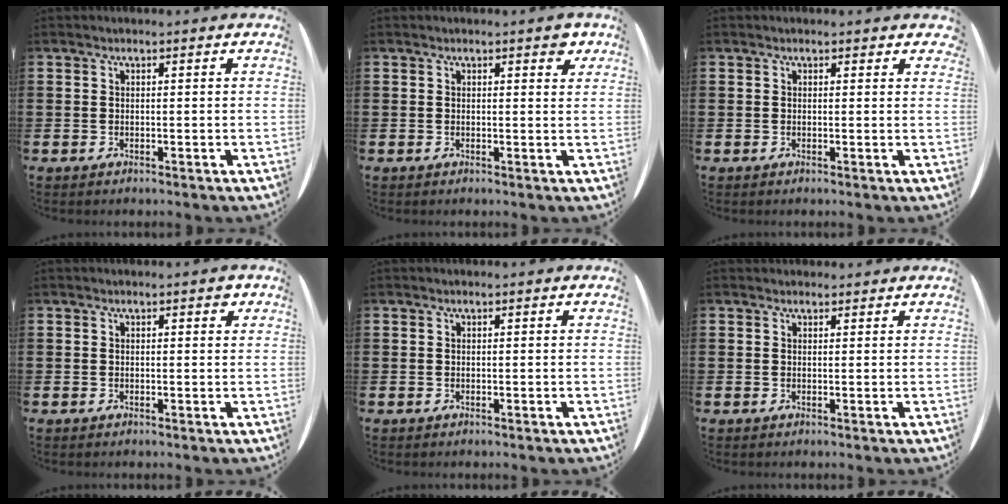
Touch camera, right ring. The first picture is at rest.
{"total": 1.5, "force": [1.0, 0.6, 0.9], "torque": [-0.010, 0.003, 0.016]}
{"total": 0.6, "force": [0.4, 0.5, 0.1], "torque": [-0.003, 0.007, 0.006]}
{"total": 0.9, "force": [0.4, 0.4, 0.7], "torque": [-0.013, 0.006, 0.006]}
{"total": 0.0}
{"total": 0.6, "force": [0.5, 0.1, -0.2], "torque": [0.002, 0.005, 0.010]}